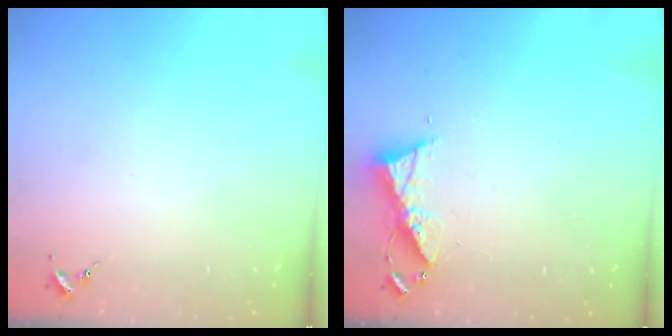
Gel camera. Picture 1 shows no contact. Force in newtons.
{"total": 7.4, "press": 7.4, "slide": 0.4}